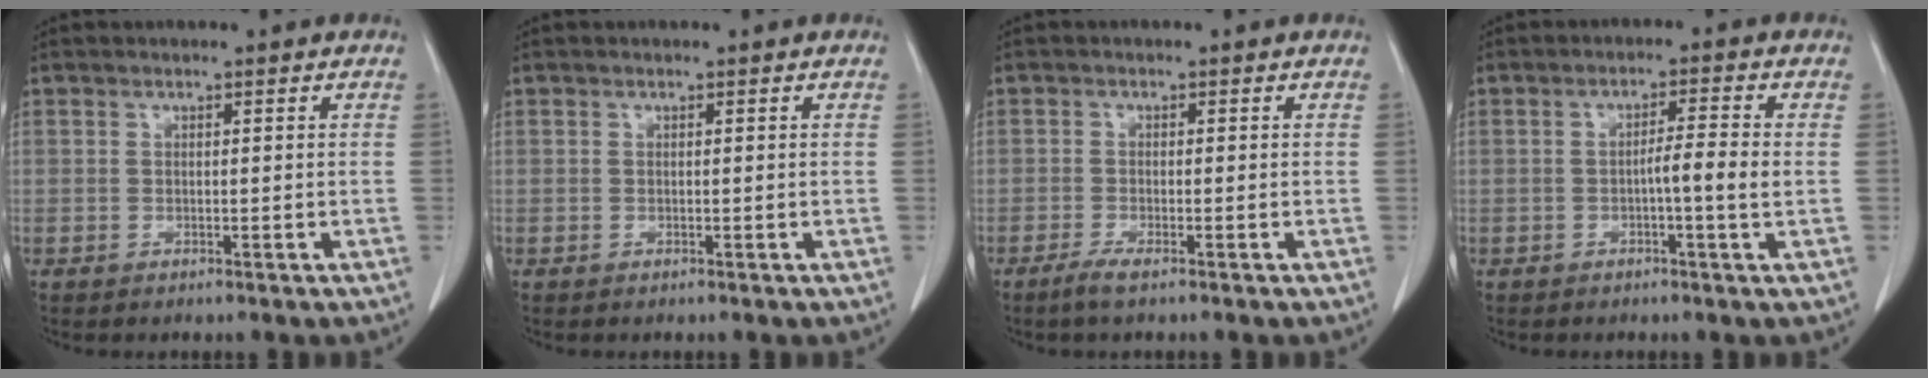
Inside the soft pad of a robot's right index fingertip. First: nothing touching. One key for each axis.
{"total": 0.0}
{"total": 2.1, "fx": -1.5, "fy": 0.0, "fz": 1.4, "tx": -0.033, "ty": -0.005, "tz": -0.032}
{"total": 4.2, "fx": -0.6, "fy": -0.4, "fz": 4.2, "tx": -0.066, "ty": 0.002, "tz": -0.012}